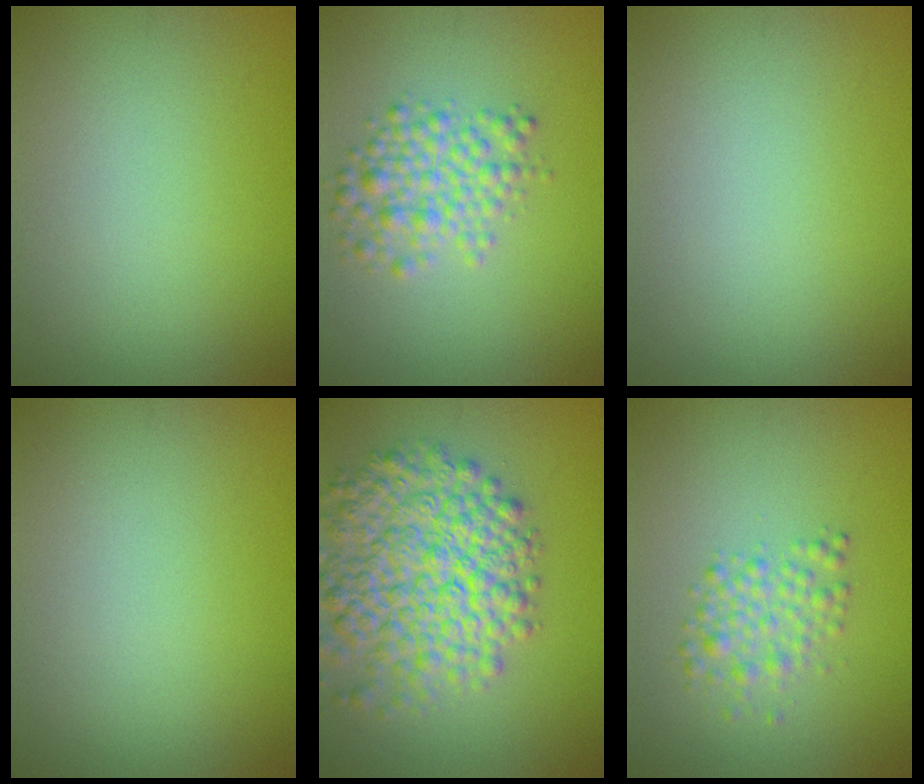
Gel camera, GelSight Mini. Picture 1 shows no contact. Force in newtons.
{"total": 3.6, "press": 3.6, "slide": 0.2}
{"total": 0.0}
{"total": 0.0}
{"total": 9.0, "press": 9.0, "slide": 0.4}
{"total": 2.4, "press": 2.4, "slide": 0.1}